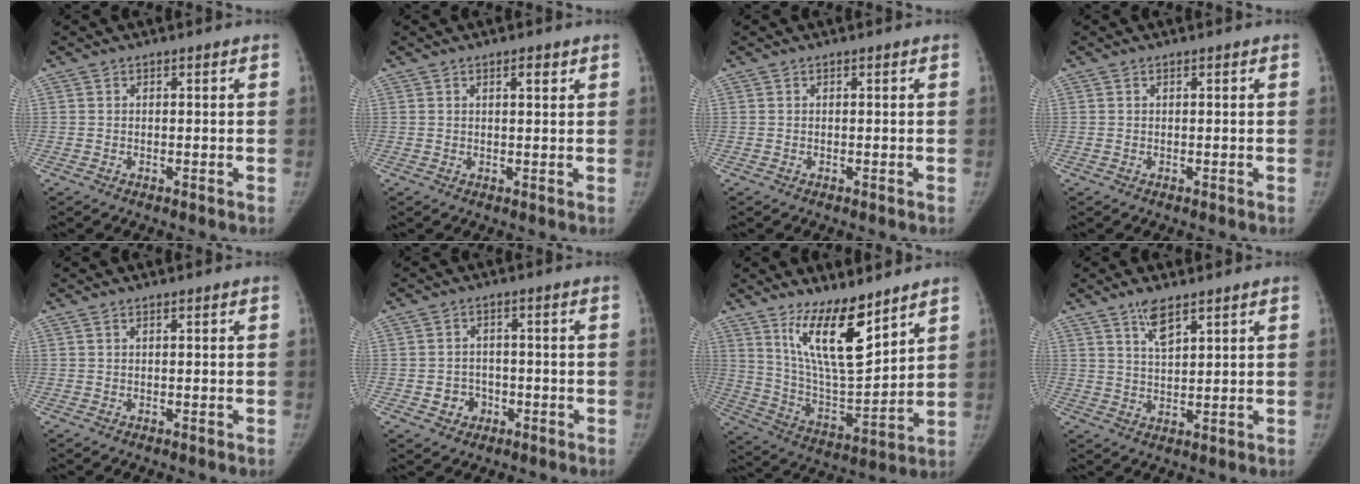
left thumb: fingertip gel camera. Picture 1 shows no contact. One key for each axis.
{"total": 1.6, "fx": 0.8, "fy": 0.6, "fz": 1.1, "tx": -0.008, "ty": -0.001, "tz": 0.011}
{"total": 0.0}
{"total": 0.0}
{"total": 0.0}
{"total": 4.1, "fx": -1.6, "fy": 3.6, "fz": 1.2, "tx": 0.002, "ty": 0.012, "tz": -0.021}
{"total": 15.0, "fx": 9.9, "fy": 4.5, "fz": 10.3, "tx": -0.146, "ty": -0.079, "tz": 0.192}
{"total": 4.5, "fx": 3.2, "fy": 1.4, "fz": 2.9, "tx": -0.045, "ty": -0.023, "tz": 0.062}